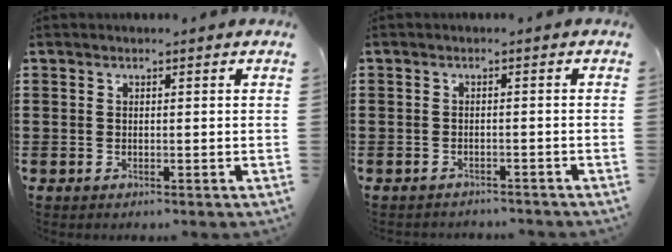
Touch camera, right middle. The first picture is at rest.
{"total": 1.4, "force": [-1.4, 0.2, -0.1], "torque": [-0.003, 0.003, -0.031]}